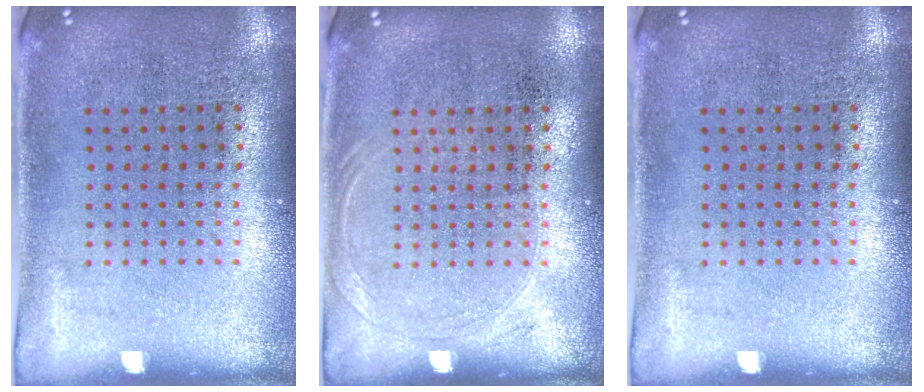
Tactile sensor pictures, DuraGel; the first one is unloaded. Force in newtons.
{"total": 0.9, "press": 0.8, "slide": 0.3}
{"total": 0.0}